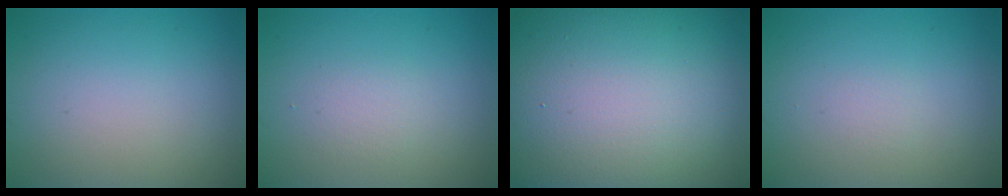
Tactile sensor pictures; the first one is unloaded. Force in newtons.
{"total": 1.3, "press": 1.3, "slide": 0.0}
{"total": 26.6, "press": 26.5, "slide": 1.2}
{"total": 0.5, "press": 0.5, "slide": 0.0}